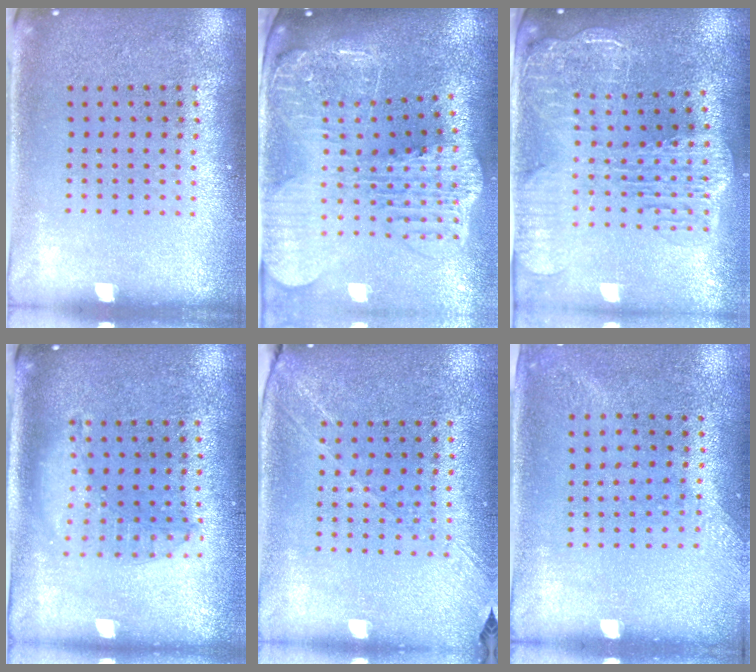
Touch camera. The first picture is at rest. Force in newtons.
{"total": 4.0, "press": 3.1, "slide": 2.6}
{"total": 2.8, "press": 2.3, "slide": 1.6}
{"total": 1.2, "press": 1.2, "slide": 0.3}
{"total": 1.3, "press": 1.2, "slide": 0.5}
{"total": 1.3, "press": 1.0, "slide": 0.8}